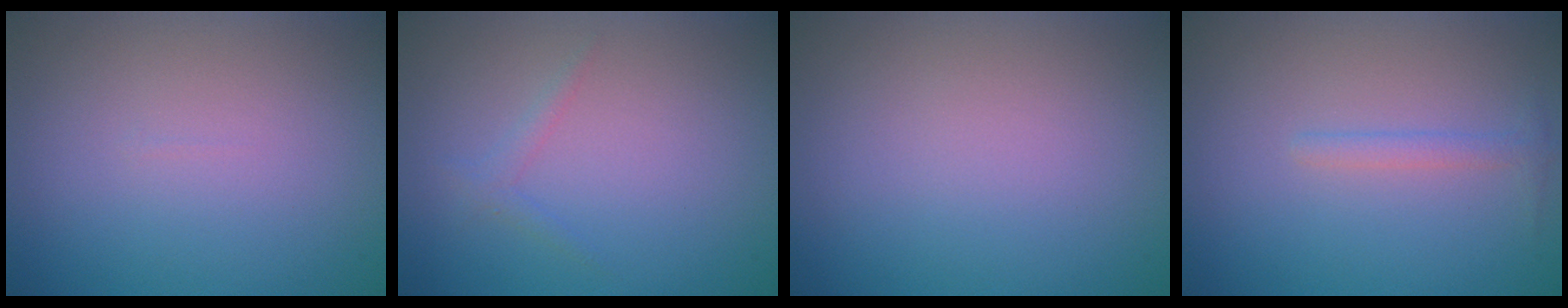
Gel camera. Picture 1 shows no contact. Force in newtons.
{"total": 0.9, "press": 0.9, "slide": 0.0}
{"total": 0.0}
{"total": 1.1, "press": 1.1, "slide": 0.0}